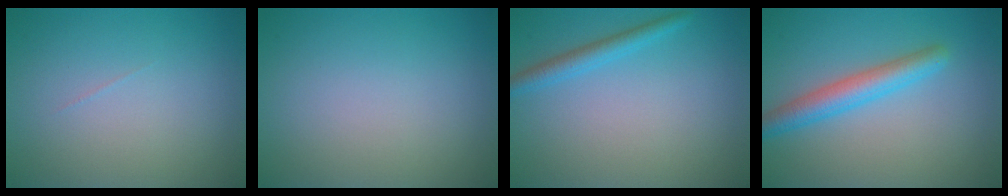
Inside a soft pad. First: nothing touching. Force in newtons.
{"total": 0.0}
{"total": 2.1, "press": 2.0, "slide": 0.2}
{"total": 3.7, "press": 3.7, "slide": 0.1}